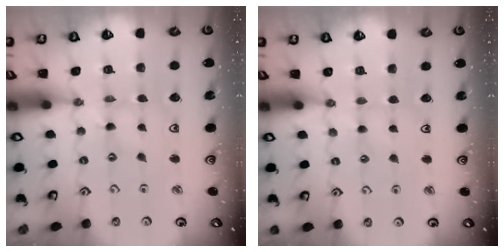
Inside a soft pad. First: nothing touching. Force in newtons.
{"total": 0.8, "press": 0.8, "slide": 0.3}